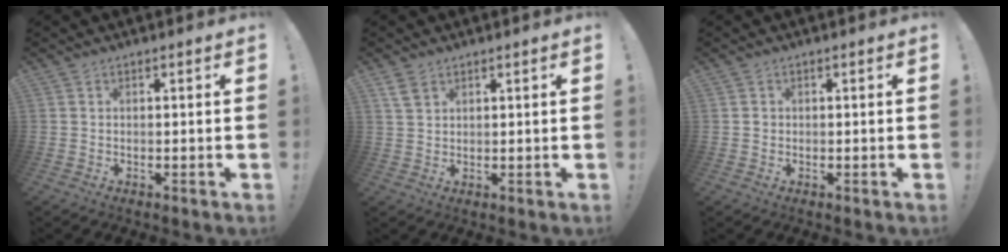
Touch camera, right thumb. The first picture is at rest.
{"total": 3.7, "force": [2.3, 2.0, 2.1], "torque": [-0.042, -0.006, 0.046]}
{"total": 0.7, "force": [-0.2, 0.7, 0.1], "torque": [-0.002, 0.003, -0.003]}